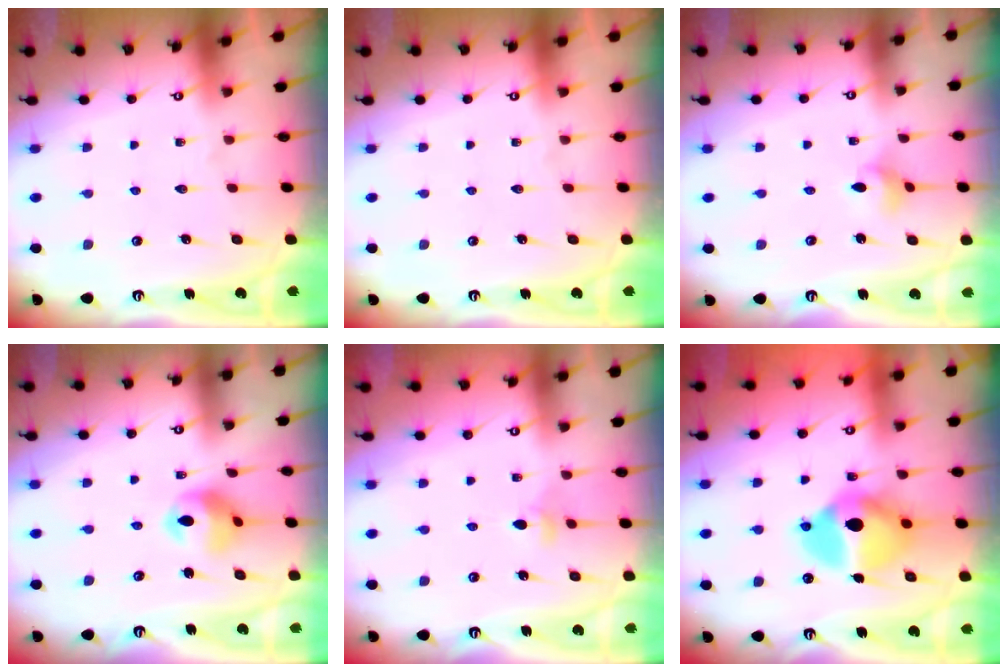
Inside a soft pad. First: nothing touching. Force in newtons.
{"total": 0.0}
{"total": 2.9, "press": 2.9, "slide": 0.5}
{"total": 10.8, "press": 10.7, "slide": 1.3}
{"total": 3.7, "press": 3.5, "slide": 0.9}
{"total": 16.9, "press": 16.9, "slide": 0.3}